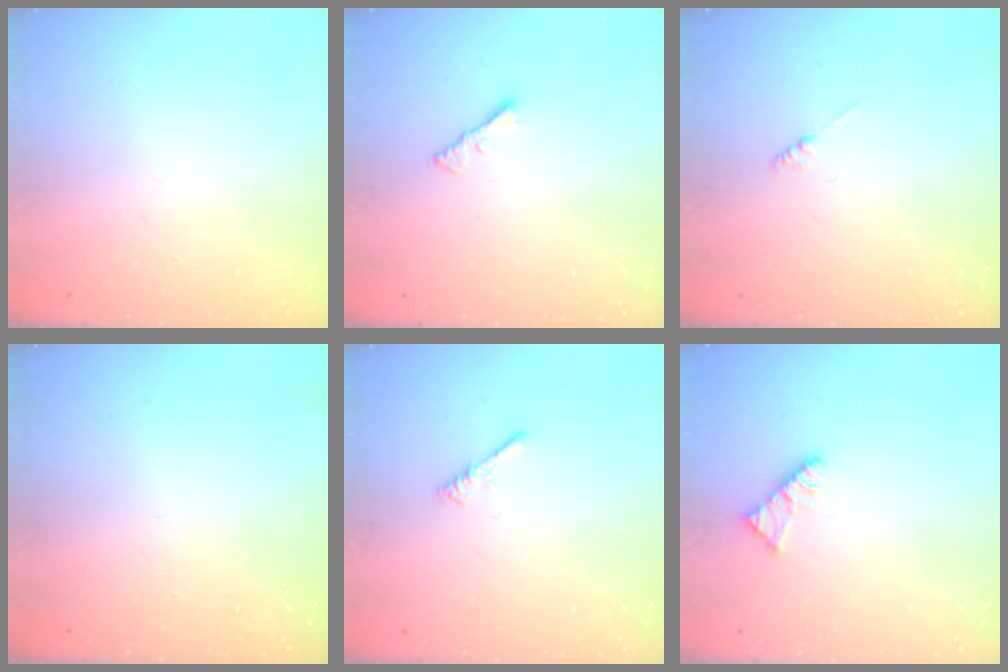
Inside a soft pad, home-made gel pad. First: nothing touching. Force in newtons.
{"total": 1.1, "press": 1.1, "slide": 0.4}
{"total": 0.0}
{"total": 0.0}
{"total": 0.0}
{"total": 5.2, "press": 5.2, "slide": 0.6}